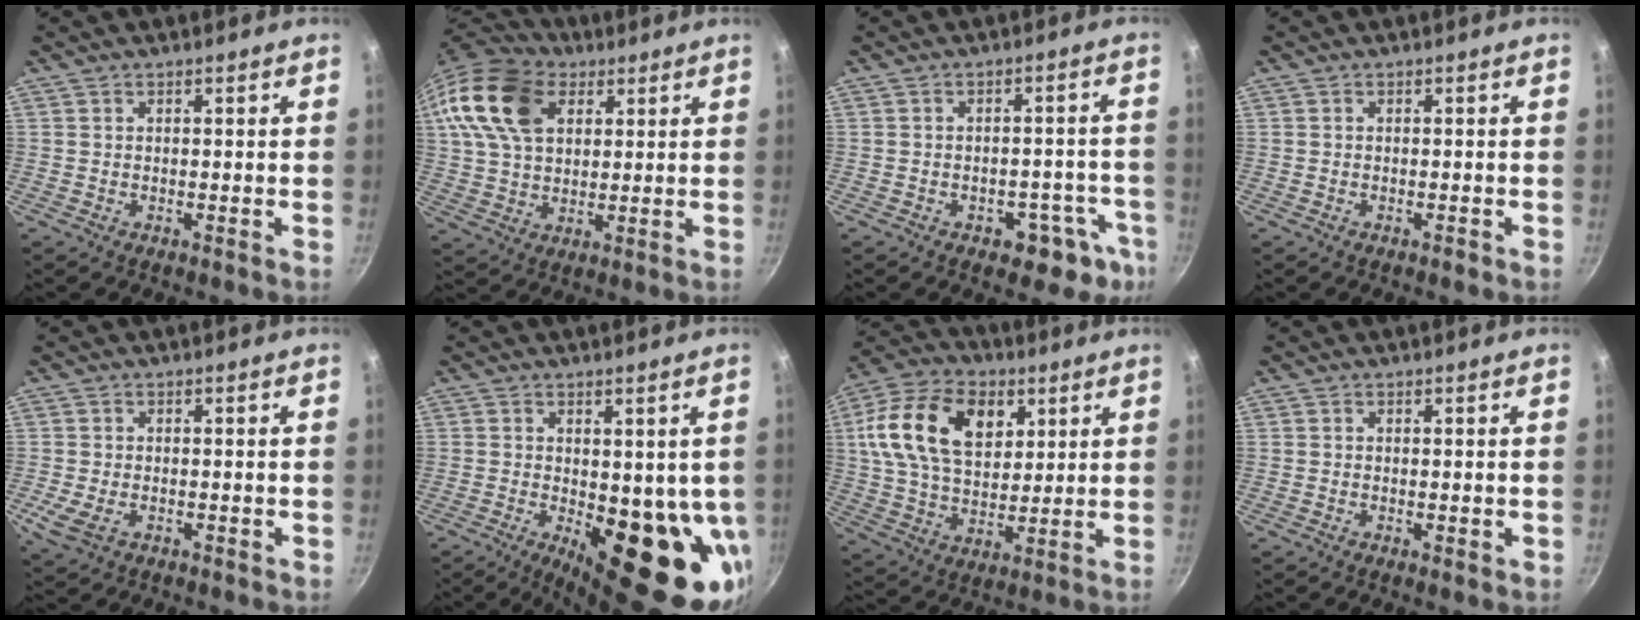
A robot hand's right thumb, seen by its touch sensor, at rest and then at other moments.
{"total": 18.1, "force": [6.9, 12.0, 11.7], "torque": [-0.214, 0.004, 0.119]}
{"total": 8.8, "force": [-4.8, 5.5, 4.9], "torque": [-0.010, 0.046, -0.042]}
{"total": 0.8, "force": [-0.5, 0.3, 0.5], "torque": [-0.010, 0.003, -0.009]}
{"total": 4.4, "force": [-1.2, 2.8, 3.2], "torque": [-0.060, -0.009, -0.022]}
{"total": 18.1, "force": [-2.5, 8.0, 16.1], "torque": [-0.162, -0.032, -0.019]}
{"total": 19.9, "force": [6.3, 13.1, 13.6], "torque": [-0.229, -0.004, 0.102]}
{"total": 1.2, "force": [-0.2, 0.5, 1.0], "torque": [-0.014, -0.002, -0.003]}